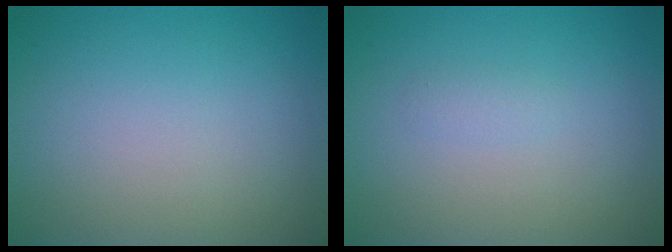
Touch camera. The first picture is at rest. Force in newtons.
{"total": 0.8, "press": 0.8, "slide": 0.0}